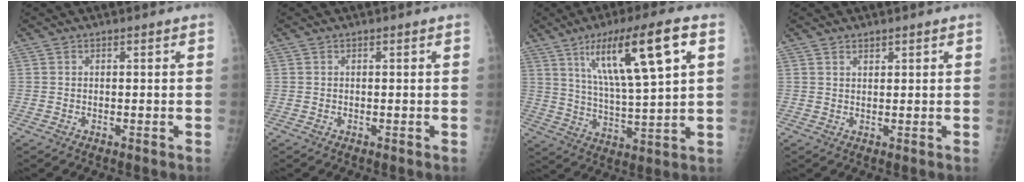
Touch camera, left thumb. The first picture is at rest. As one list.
[{"total": 0.0}, {"total": 18.0, "force": [7.5, 3.5, 16.0], "torque": [-0.270, -0.015, 0.132]}, {"total": 1.5, "force": [1.1, 0.8, 0.6], "torque": [-0.003, -0.007, 0.018]}]